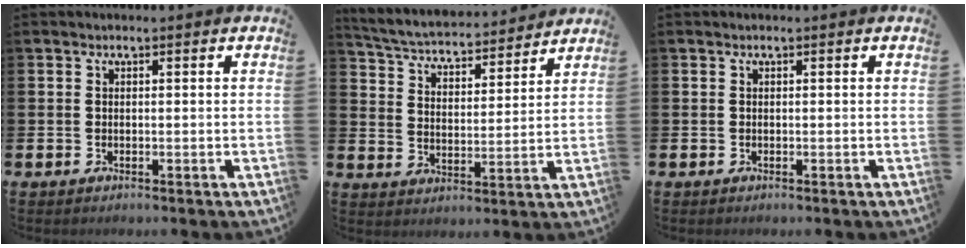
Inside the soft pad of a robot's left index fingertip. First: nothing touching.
{"total": 5.0, "force": [4.8, 0.8, 0.8], "torque": [-0.043, -0.042, 0.078]}
{"total": 0.0}